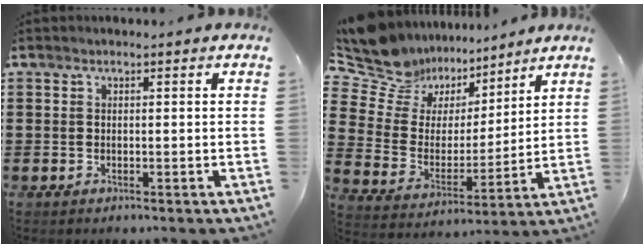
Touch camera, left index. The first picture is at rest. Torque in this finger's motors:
{"motor_torque": [2.14, 0.00, 0.31, 0.00]}